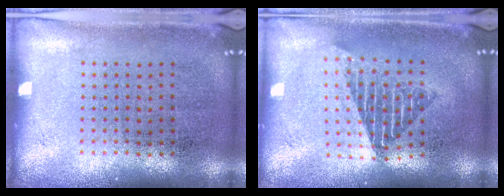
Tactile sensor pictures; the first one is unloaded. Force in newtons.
{"total": 1.7, "press": 1.3, "slide": 1.0}